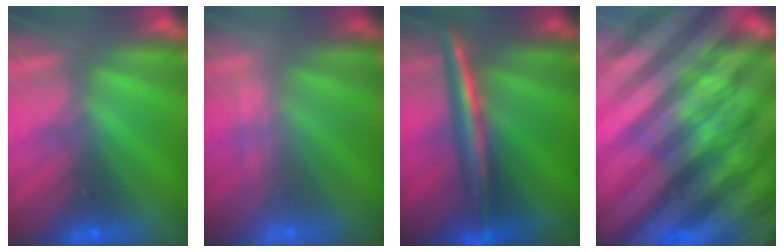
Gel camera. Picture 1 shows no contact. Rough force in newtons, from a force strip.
{"total": 2.0}
{"total": 2.9}
{"total": 7.1}